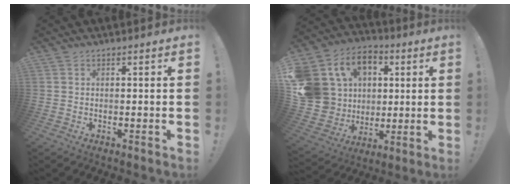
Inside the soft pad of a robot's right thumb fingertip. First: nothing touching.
{"total": 17.9, "force": [4.4, 15.9, 6.9], "torque": [-0.142, -0.019, 0.120]}